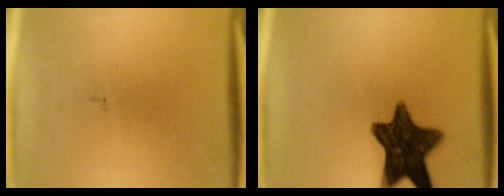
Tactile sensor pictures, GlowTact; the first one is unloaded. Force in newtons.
{"total": 13.0}